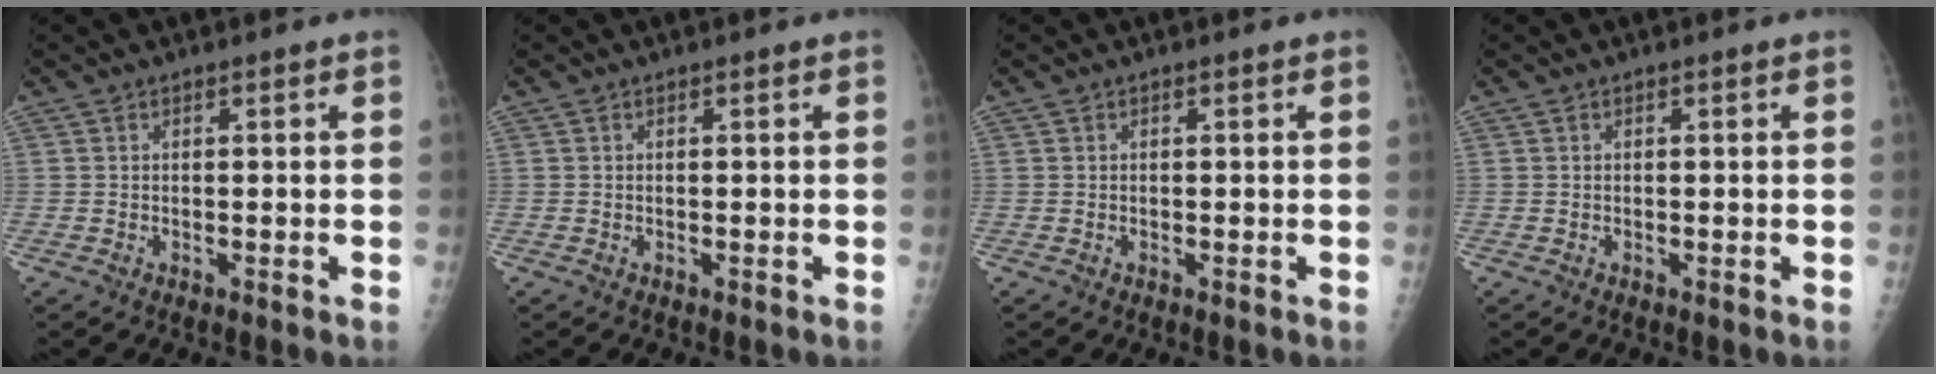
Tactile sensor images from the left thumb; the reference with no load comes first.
{"total": 0.0}
{"total": 0.0}
{"total": 0.0}